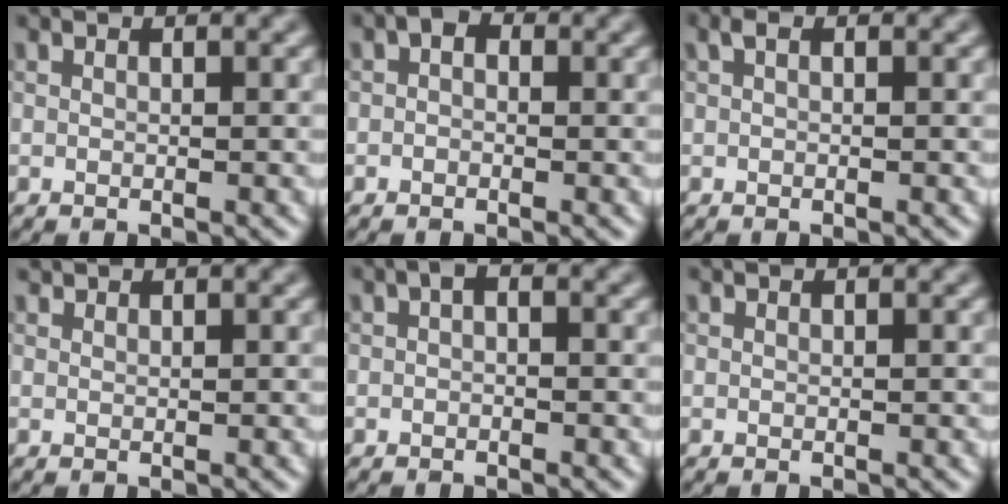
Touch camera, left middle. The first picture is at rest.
{"total": 1.1, "force": [0.0, 0.9, 0.8], "torque": [-0.014, -0.001, -0.009]}
{"total": 0.6, "force": [0.2, 0.2, 0.5], "torque": [-0.015, 0.005, 0.003]}
{"total": 0.5, "force": [0.5, 0.1, 0.0], "torque": [-0.004, -0.003, 0.007]}
{"total": 0.7, "force": [-0.2, 0.3, 0.6], "torque": [-0.015, 0.001, -0.005]}
{"total": 0.0}